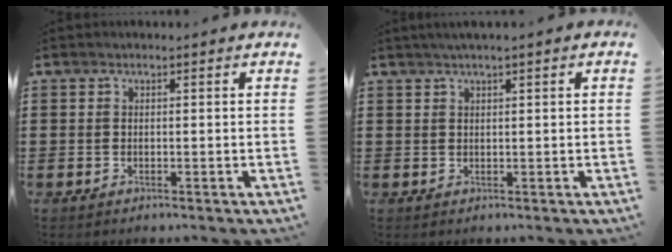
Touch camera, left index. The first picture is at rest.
{"total": 1.1, "force": [0.7, -0.1, 0.9], "torque": [-0.016, 0.000, 0.012]}